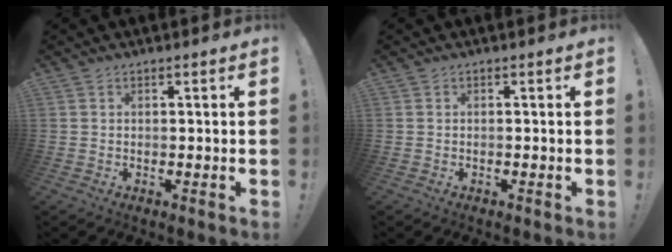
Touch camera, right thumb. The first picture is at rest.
{"total": 0.0}